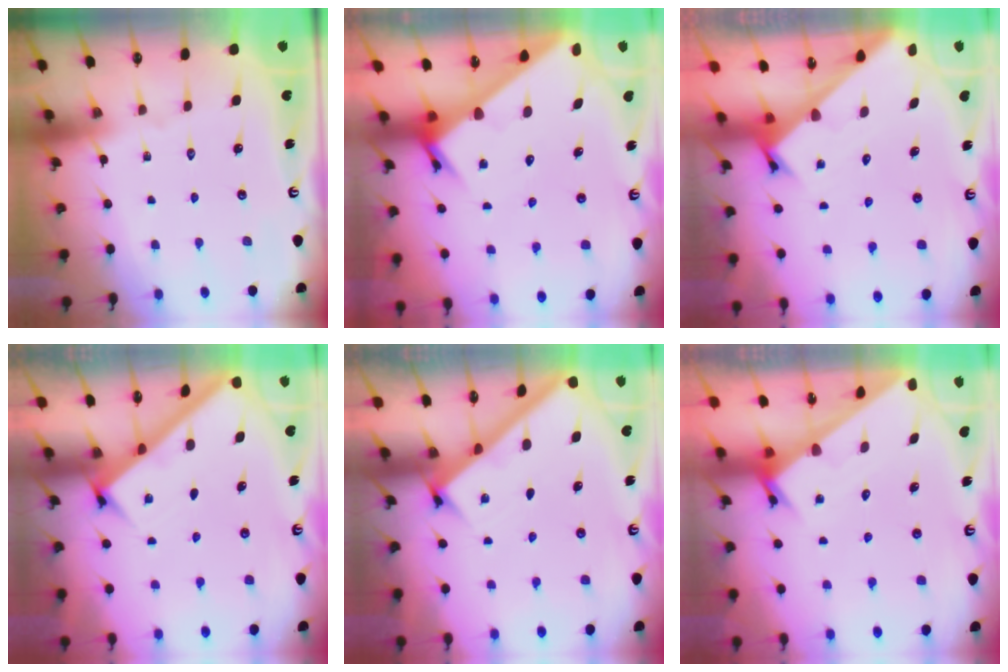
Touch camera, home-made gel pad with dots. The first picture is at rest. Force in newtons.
{"total": 5.4, "press": 5.4, "slide": 0.5}
{"total": 2.3, "press": 2.3, "slide": 0.2}
{"total": 2.9, "press": 2.9, "slide": 0.1}
{"total": 2.5, "press": 2.5, "slide": 0.3}
{"total": 2.4, "press": 2.4, "slide": 0.1}